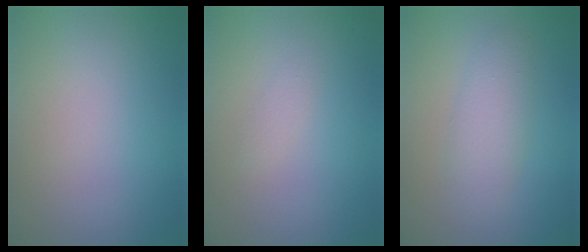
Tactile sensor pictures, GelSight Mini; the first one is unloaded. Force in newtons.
{"total": 0.7, "press": 0.7, "slide": 0.0}
{"total": 2.7, "press": 2.7, "slide": 0.0}